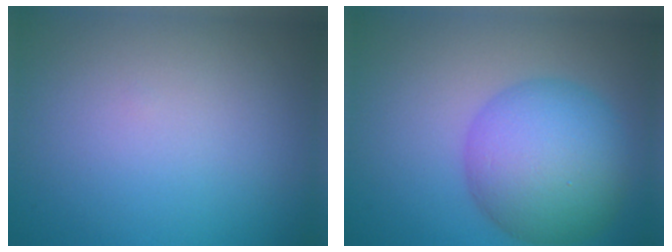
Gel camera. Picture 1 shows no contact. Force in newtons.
{"total": 9.0, "press": 9.0, "slide": 0.2}